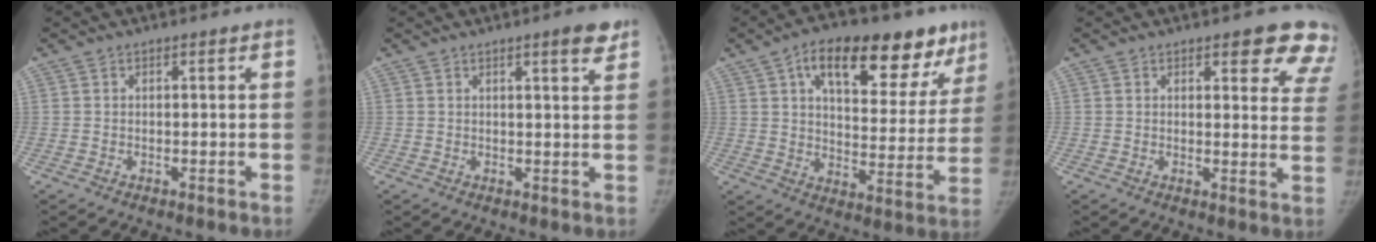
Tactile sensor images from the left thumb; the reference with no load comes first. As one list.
[{"total": 4.1, "force": [2.6, 0.6, 3.1], "torque": [-0.030, -0.014, 0.033]}, {"total": 24.3, "force": [13.4, 11.2, 16.9], "torque": [-0.192, -0.010, 0.195]}, {"total": 11.1, "force": [8.0, 4.3, 6.3], "torque": [-0.017, -0.036, 0.072]}]